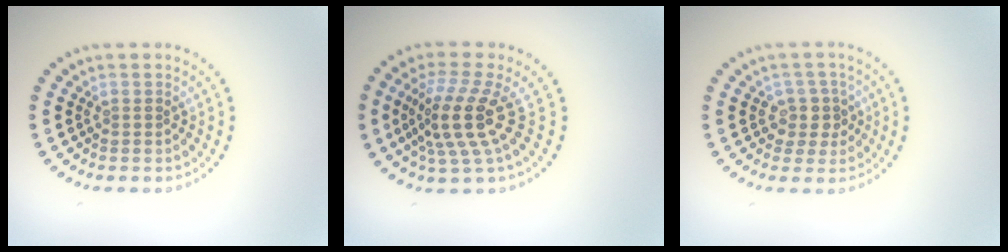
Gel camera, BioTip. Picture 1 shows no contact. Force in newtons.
{"total": 4.5, "press": 3.3, "slide": 3.0}
{"total": 2.3, "press": 2.0, "slide": 1.2}